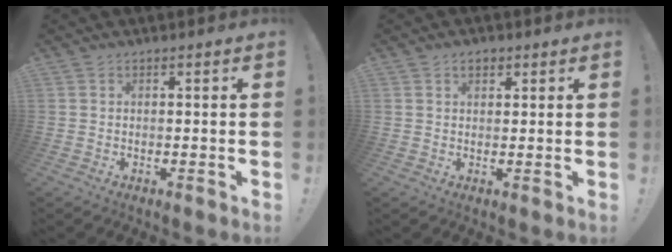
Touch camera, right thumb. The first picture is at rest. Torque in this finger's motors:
{"motor_torque": [0.16, 0.77, 0.27, 0.08, -0.02]}